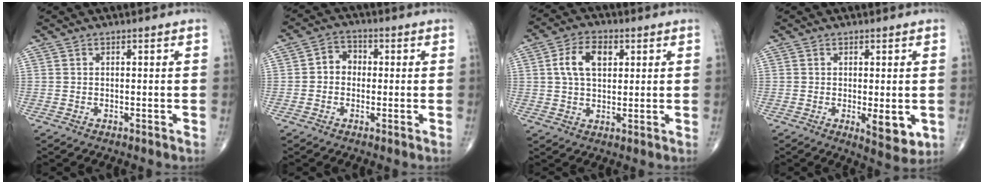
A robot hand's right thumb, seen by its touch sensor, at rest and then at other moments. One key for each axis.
{"total": 4.3, "fx": -0.2, "fy": 3.7, "fz": 2.2, "tx": -0.015, "ty": 0.018, "tz": -0.014}
{"total": 8.0, "fx": 2.2, "fy": 5.0, "fz": 5.9, "tx": -0.096, "ty": 0.005, "tz": 0.037}
{"total": 6.0, "fx": -1.2, "fy": 2.2, "fz": 5.5, "tx": -0.067, "ty": -0.016, "tz": -0.010}